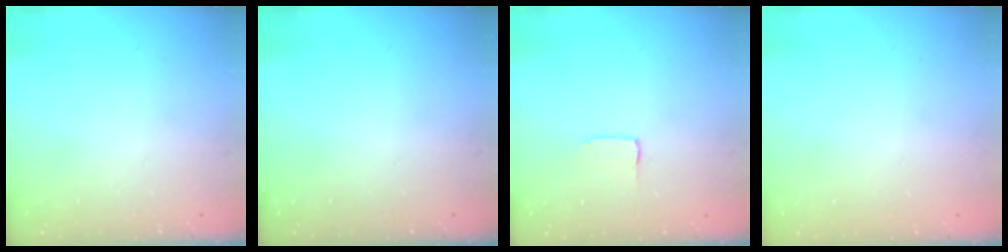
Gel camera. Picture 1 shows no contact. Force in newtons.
{"total": 0.0}
{"total": 2.0, "press": 2.0, "slide": 0.1}
{"total": 0.0}